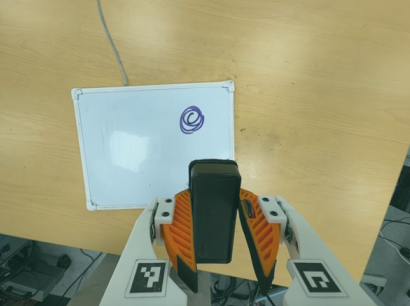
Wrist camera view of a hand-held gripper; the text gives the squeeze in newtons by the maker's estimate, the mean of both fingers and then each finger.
{"total": 5.4, "left": 4.6, "right": 6.1}